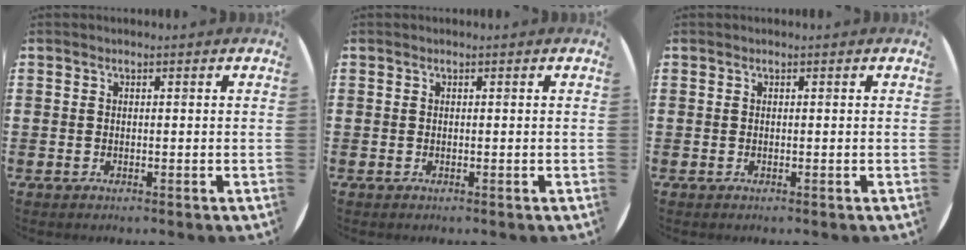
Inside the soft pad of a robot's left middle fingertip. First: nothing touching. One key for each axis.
{"total": 0.0}
{"total": 0.0}